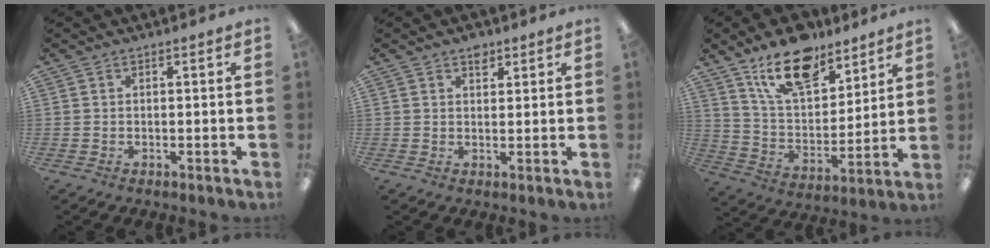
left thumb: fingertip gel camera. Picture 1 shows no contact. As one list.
[{"total": 3.0, "force": [2.0, 1.7, 1.4], "torque": [-0.005, -0.008, 0.032]}, {"total": 16.8, "force": [12.3, 7.9, 8.4], "torque": [-0.143, -0.062, 0.220]}]